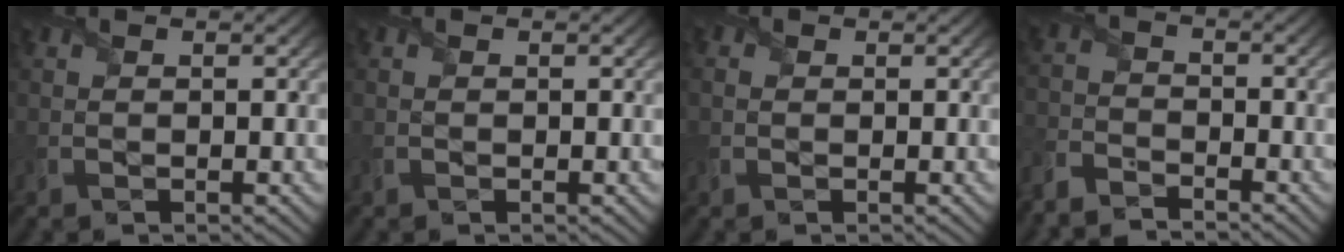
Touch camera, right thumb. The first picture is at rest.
{"total": 0.0}
{"total": 1.3, "force": [0.0, 1.3, 0.4], "torque": [-0.021, 0.002, -0.003]}
{"total": 4.8, "force": [-4.6, 0.9, 0.9], "torque": [-0.027, -0.009, -0.109]}